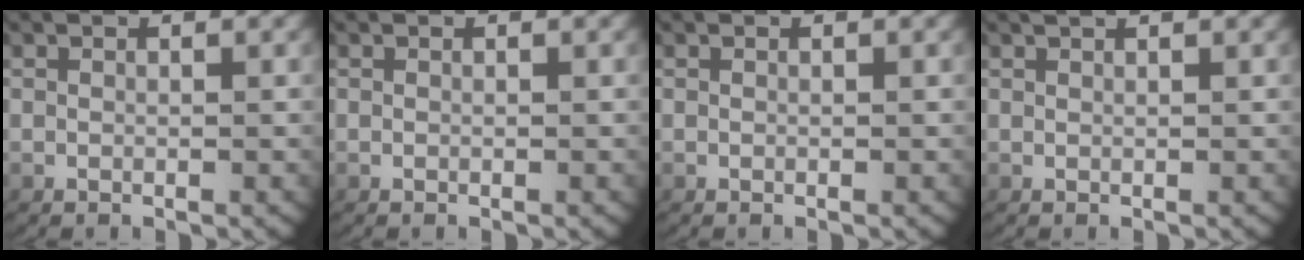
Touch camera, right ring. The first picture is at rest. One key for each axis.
{"total": 0.0}
{"total": 0.0}
{"total": 1.2, "fx": 1.1, "fy": -0.1, "fz": 0.5, "tx": -0.009, "ty": 0.002, "tz": 0.018}